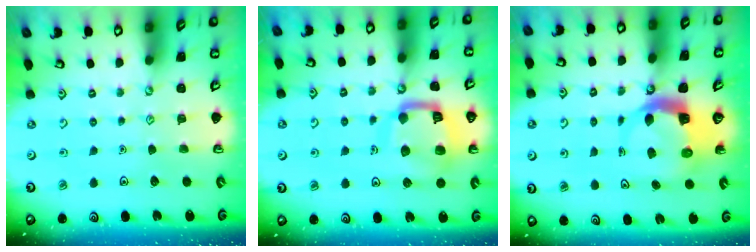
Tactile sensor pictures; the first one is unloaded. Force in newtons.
{"total": 14.8, "press": 14.7, "slide": 1.6}
{"total": 6.1, "press": 6.0, "slide": 1.0}